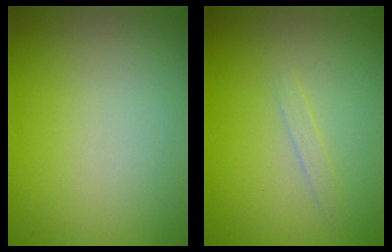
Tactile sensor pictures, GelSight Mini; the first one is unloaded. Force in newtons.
{"total": 0.8, "press": 0.8, "slide": 0.0}